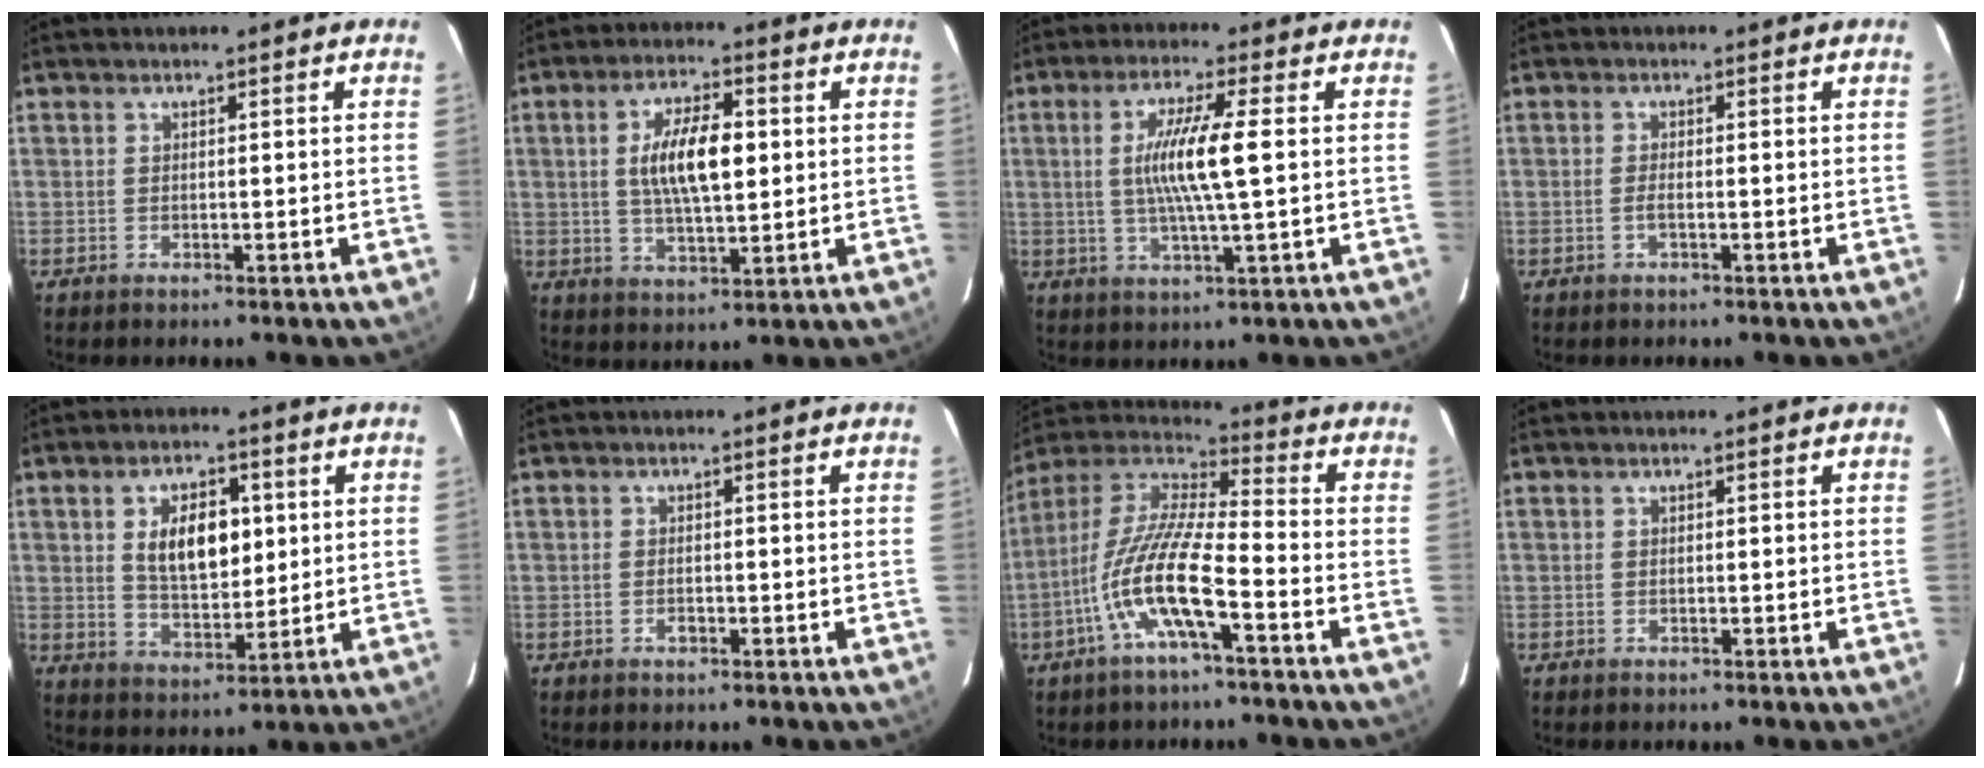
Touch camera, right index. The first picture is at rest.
{"total": 10.2, "force": [1.5, 3.8, 9.4], "torque": [-0.171, 0.007, 0.028]}
{"total": 9.3, "force": [0.7, 0.1, 9.3], "torque": [-0.176, -0.005, 0.013]}
{"total": 1.4, "force": [-0.6, 0.2, 1.3], "torque": [-0.028, 0.001, -0.011]}
{"total": 10.2, "force": [2.4, 5.5, 8.3], "torque": [-0.147, 0.007, 0.050]}
{"total": 1.2, "force": [-0.6, 0.7, 0.8], "torque": [-0.016, 0.001, -0.010]}
{"total": 13.6, "force": [-5.7, 2.3, 12.1], "torque": [-0.244, -0.003, -0.115]}
{"total": 0.0}